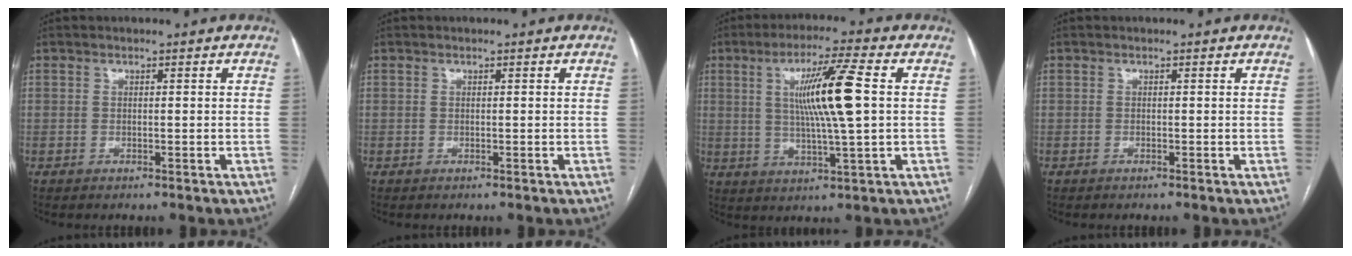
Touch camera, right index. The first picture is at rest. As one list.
[{"total": 0.0}, {"total": 11.1, "force": [1.9, -0.2, 11.0], "torque": [-0.197, 0.001, 0.033]}, {"total": 0.0}]